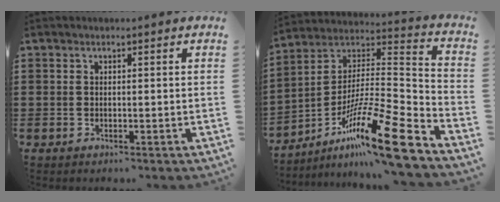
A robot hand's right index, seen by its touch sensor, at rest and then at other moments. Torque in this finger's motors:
{"motor_torque": [0.25, -0.19, 1.01, 0.14]}